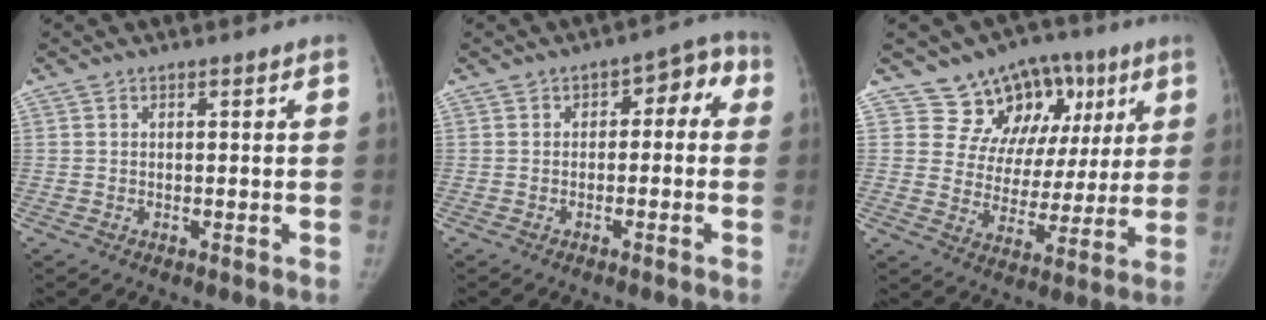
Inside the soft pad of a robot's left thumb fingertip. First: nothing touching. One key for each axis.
{"total": 5.5, "fx": -0.3, "fy": 3.8, "fz": 3.9, "tx": -0.013, "ty": 0.036, "tz": -0.017}
{"total": 15.0, "fx": 7.4, "fy": 11.4, "fz": 6.5, "tx": -0.030, "ty": -0.013, "tz": 0.113}